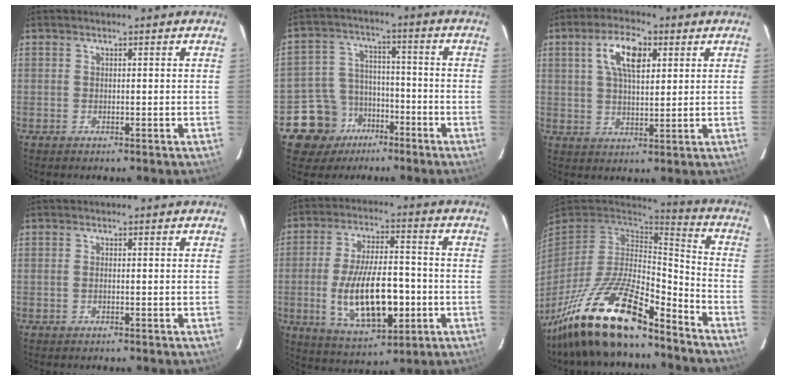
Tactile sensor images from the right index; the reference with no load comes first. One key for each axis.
{"total": 10.4, "fx": -6.3, "fy": 8.1, "fz": 1.6, "tx": -0.059, "ty": 0.036, "tz": -0.096}
{"total": 8.6, "fx": 3.2, "fy": 3.8, "fz": 7.0, "tx": -0.128, "ty": 0.017, "tz": 0.057}
{"total": 0.6, "fx": -0.2, "fy": 0.1, "fz": 0.6, "tx": -0.011, "ty": 0.002, "tz": -0.004}
{"total": 17.2, "fx": -3.8, "fy": 7.1, "fz": 15.2, "tx": -0.290, "ty": -0.008, "tz": -0.047}
{"total": 22.1, "fx": -15.8, "fy": 6.2, "fz": 14.1, "tx": -0.290, "ty": -0.034, "tz": -0.282}